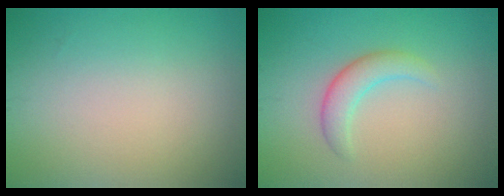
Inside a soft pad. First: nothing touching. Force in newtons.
{"total": 2.4, "press": 2.4, "slide": 0.1}